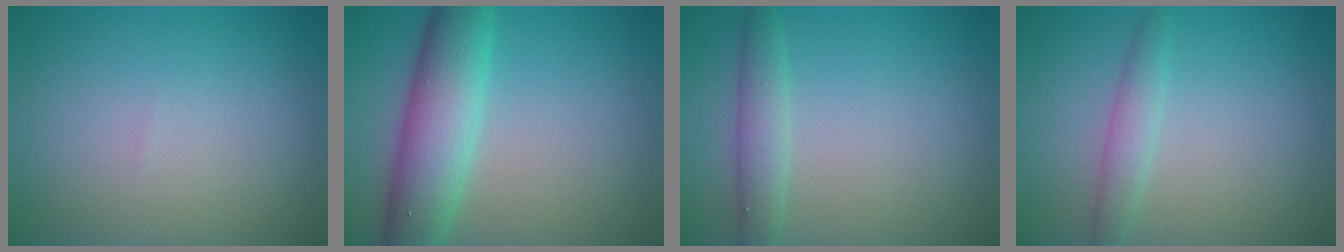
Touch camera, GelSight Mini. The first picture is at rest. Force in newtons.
{"total": 7.0, "press": 7.0, "slide": 0.1}
{"total": 2.4, "press": 2.4, "slide": 0.1}
{"total": 2.1, "press": 2.1, "slide": 0.1}